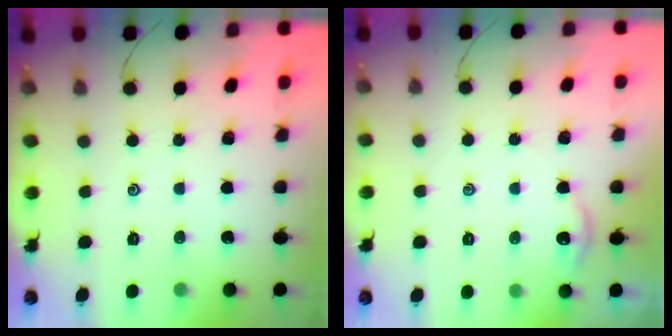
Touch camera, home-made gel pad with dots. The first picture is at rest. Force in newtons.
{"total": 1.6, "press": 1.5, "slide": 0.3}